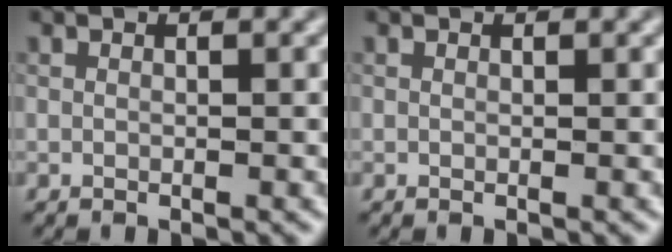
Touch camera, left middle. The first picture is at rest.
{"total": 0.0}